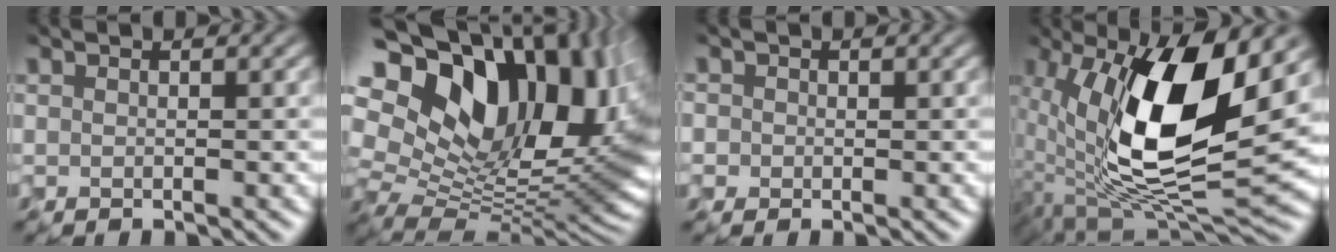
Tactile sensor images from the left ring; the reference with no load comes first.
{"total": 17.6, "force": [4.7, 11.8, 12.1], "torque": [-0.212, 0.016, 0.103]}
{"total": 1.0, "force": [-0.7, 0.3, -0.7], "torque": [0.006, -0.001, -0.002]}
{"total": 12.9, "force": [1.4, 5.2, 11.8], "torque": [-0.220, -0.026, 0.040]}